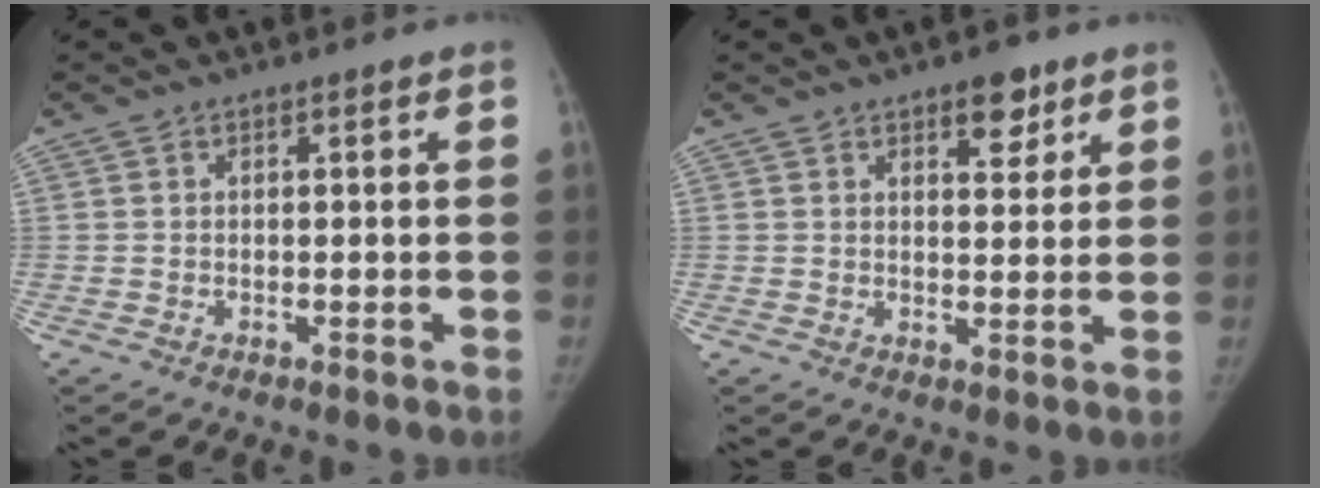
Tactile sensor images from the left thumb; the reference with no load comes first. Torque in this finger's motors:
{"motor_torque": [0.40, -0.19, 0.66, -0.24, 0.16]}